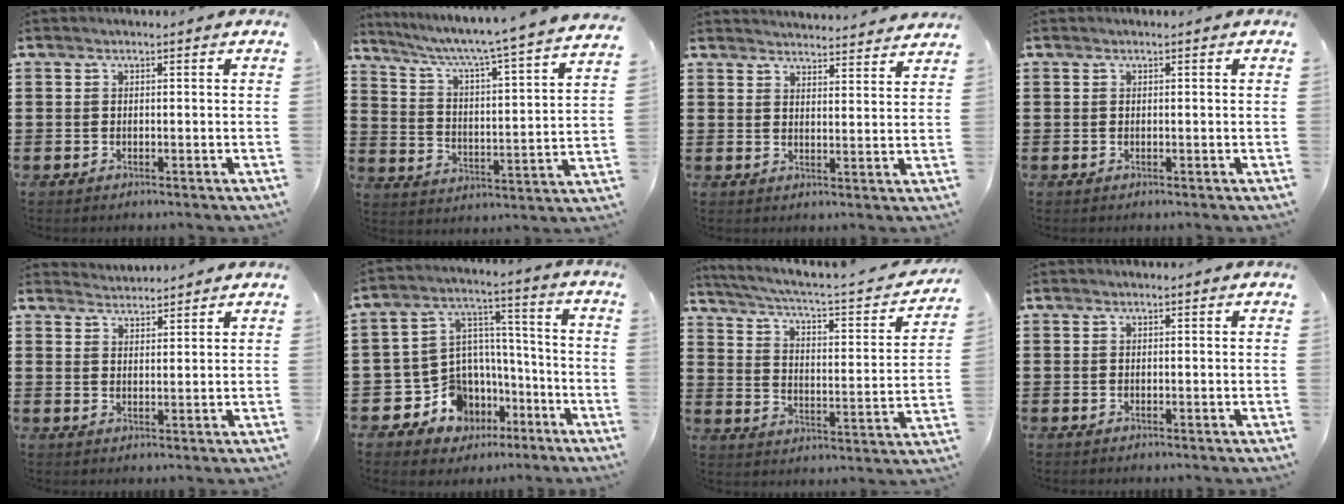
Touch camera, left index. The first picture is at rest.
{"total": 4.9, "force": [4.0, -1.0, 2.7], "torque": [-0.071, -0.048, 0.053]}
{"total": 3.4, "force": [3.4, -0.2, -0.1], "torque": [0.000, -0.021, 0.060]}
{"total": 0.0}
{"total": 2.4, "force": [2.4, 0.0, -0.5], "torque": [0.001, -0.005, 0.046]}
{"total": 10.0, "force": [-5.3, 8.0, 2.6], "torque": [-0.090, 0.005, -0.090]}
{"total": 2.9, "force": [1.9, 0.1, 2.2], "torque": [-0.059, -0.031, 0.019]}
{"total": 0.0}